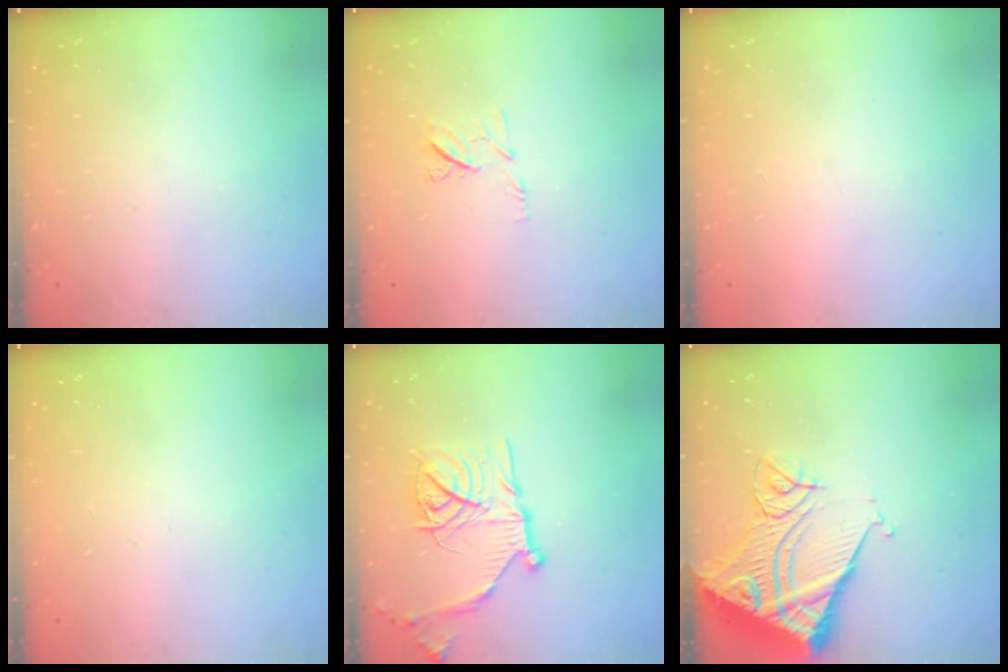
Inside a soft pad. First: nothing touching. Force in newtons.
{"total": 7.2, "press": 7.0, "slide": 1.4}
{"total": 1.5, "press": 1.5, "slide": 0.1}
{"total": 0.0}
{"total": 19.5, "press": 19.4, "slide": 1.7}
{"total": 17.3, "press": 17.2, "slide": 2.1}